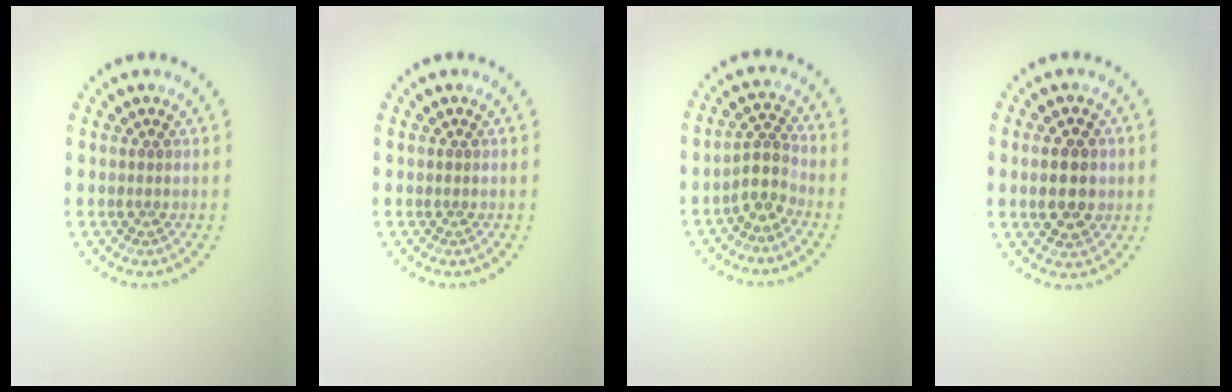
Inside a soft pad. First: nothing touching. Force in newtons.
{"total": 0.0}
{"total": 2.6, "press": 2.0, "slide": 1.7}
{"total": 4.5, "press": 4.5, "slide": 0.2}